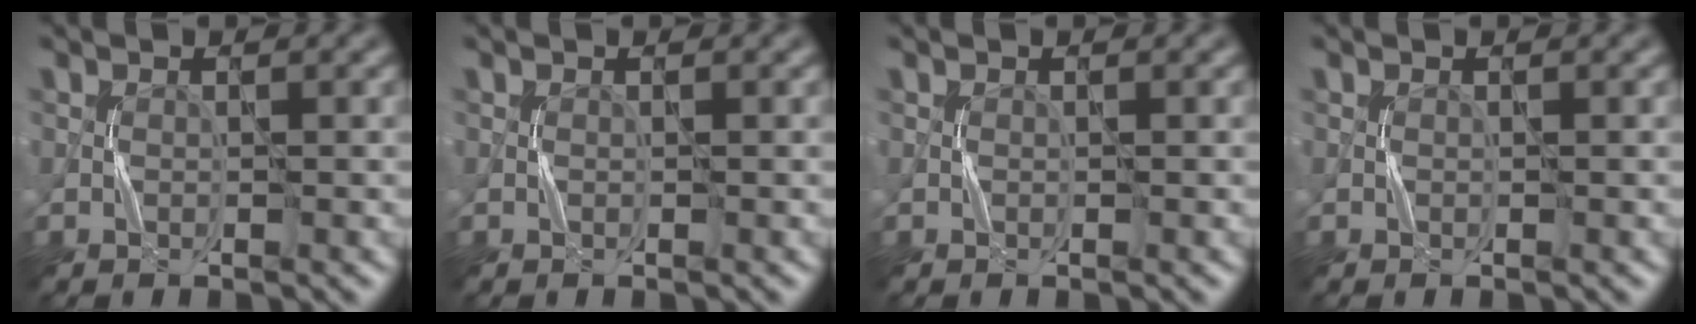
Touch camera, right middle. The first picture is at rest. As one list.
[{"total": 0.0}, {"total": 0.0}, {"total": 0.0}]